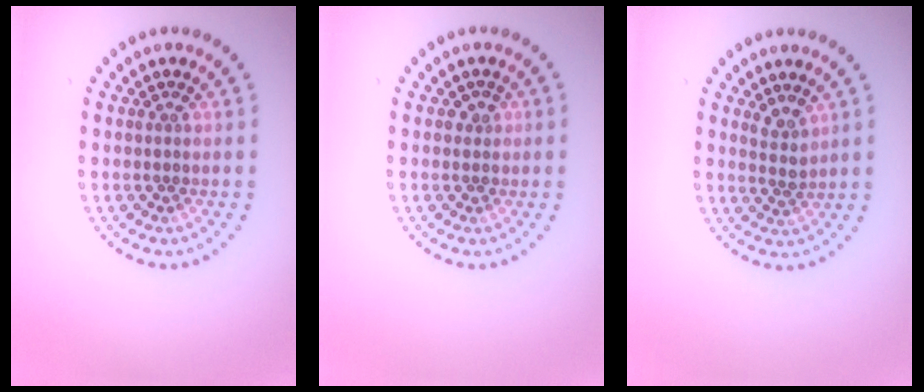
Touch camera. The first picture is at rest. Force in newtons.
{"total": 0.9, "press": 0.8, "slide": 0.3}
{"total": 1.7, "press": 1.3, "slide": 1.0}